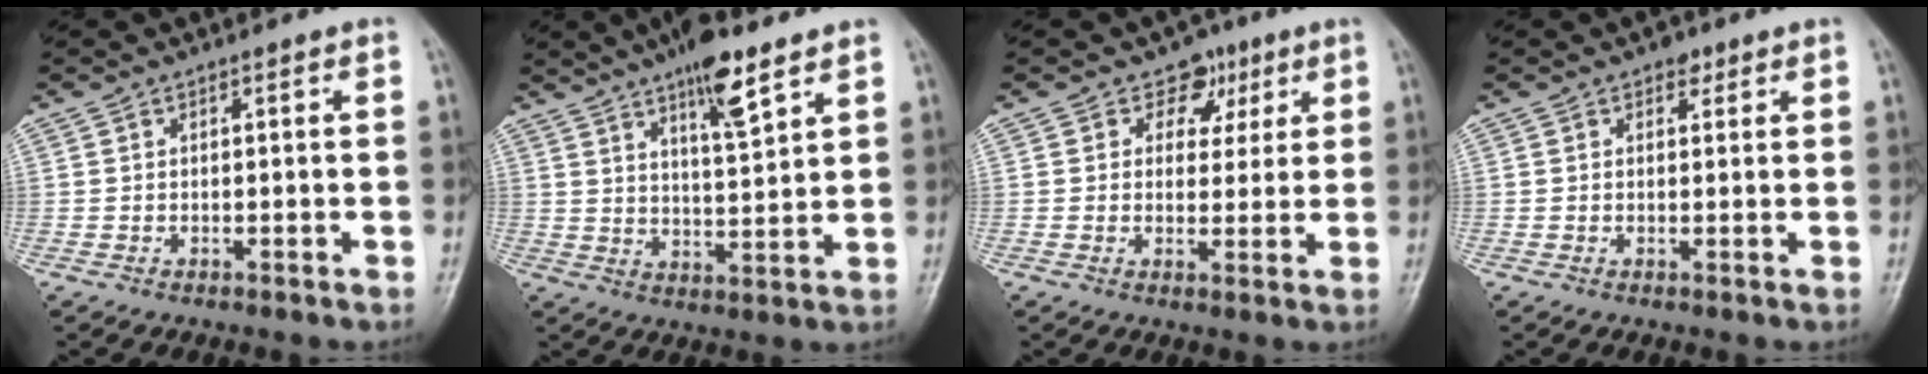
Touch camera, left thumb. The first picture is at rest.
{"total": 10.0, "force": [6.4, 2.4, 7.3], "torque": [-0.107, -0.035, 0.105]}
{"total": 5.6, "force": [2.8, 4.5, 1.6], "torque": [0.014, -0.005, 0.037]}
{"total": 2.0, "force": [1.2, 1.4, 0.9], "torque": [0.001, -0.003, 0.011]}